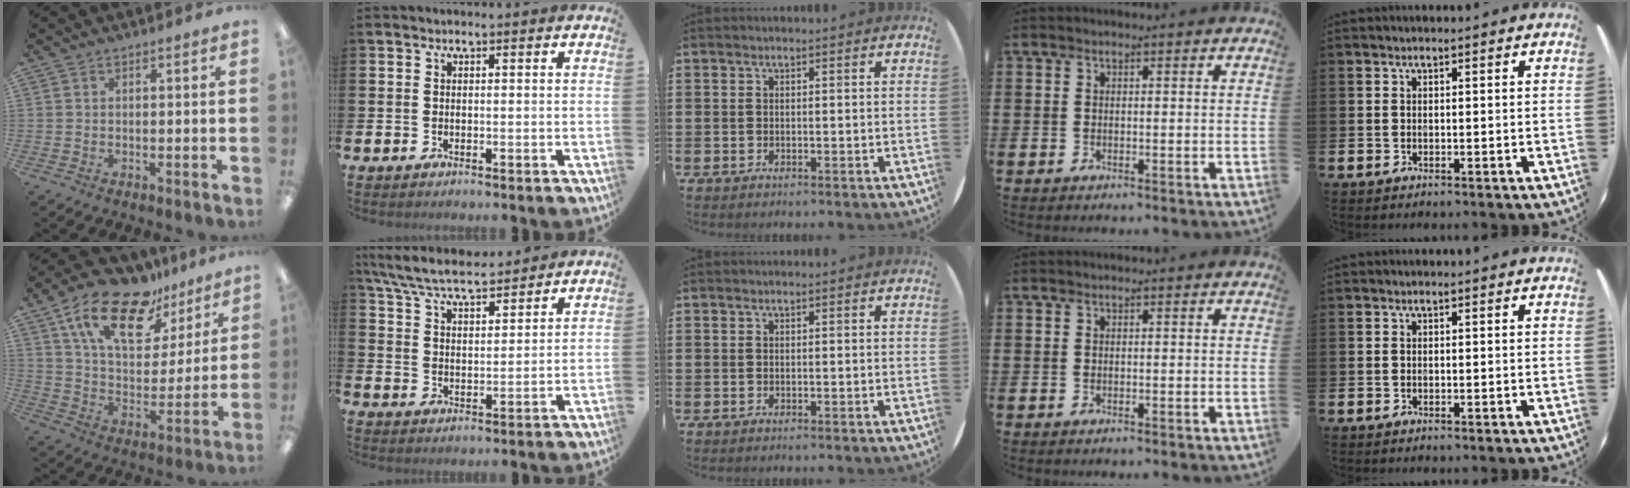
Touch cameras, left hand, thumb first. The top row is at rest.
{"thumb": {"total": 19.6, "force": [12.7, 9.5, 11.6], "torque": [-0.203, -0.068, 0.222]}, "index": {"total": 7.2, "force": [6.8, 1.1, 2.2], "torque": [-0.068, -0.036, 0.121]}}